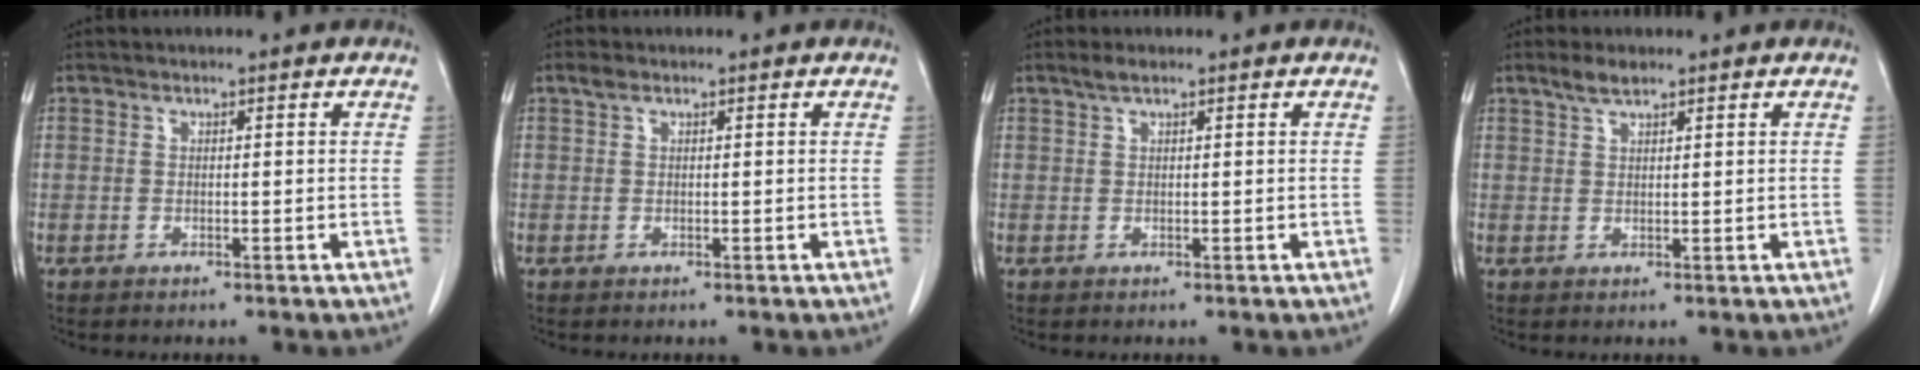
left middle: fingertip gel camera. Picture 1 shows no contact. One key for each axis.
{"total": 1.0, "fx": 0.7, "fy": 0.4, "fz": 0.6, "tx": -0.014, "ty": 0.013, "tz": 0.013}
{"total": 1.4, "fx": 1.1, "fy": 0.2, "fz": 0.9, "tx": -0.025, "ty": 0.006, "tz": 0.023}
{"total": 2.6, "fx": 2.0, "fy": 0.6, "fz": 1.6, "tx": -0.036, "ty": 0.006, "tz": 0.039}